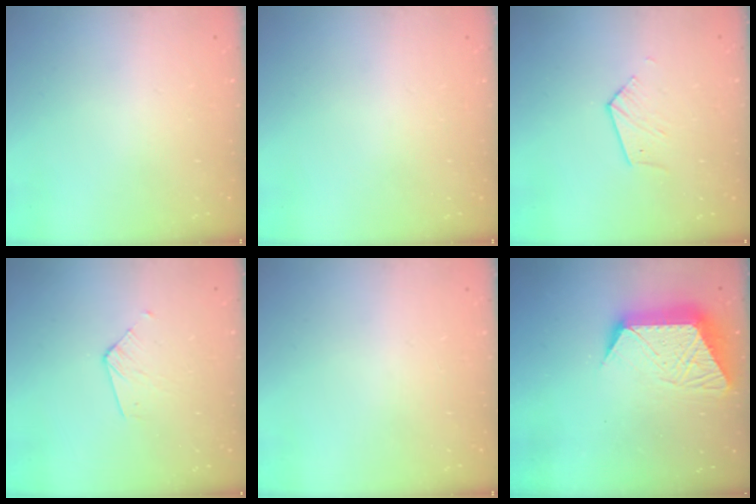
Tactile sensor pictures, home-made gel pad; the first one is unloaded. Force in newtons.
{"total": 0.0}
{"total": 3.9, "press": 3.8, "slide": 0.4}
{"total": 3.8, "press": 3.8, "slide": 0.3}
{"total": 0.0}
{"total": 12.7, "press": 12.7, "slide": 0.9}